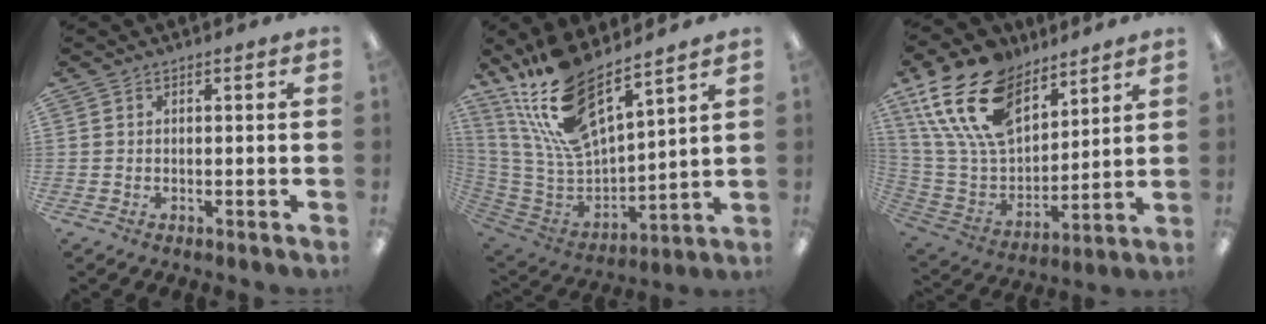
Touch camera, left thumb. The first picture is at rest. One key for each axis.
{"total": 19.7, "fx": 15.0, "fy": 6.6, "fz": 11.0, "tx": -0.251, "ty": -0.107, "tz": 0.268}
{"total": 21.8, "fx": 12.9, "fy": 12.7, "fz": 12.2, "tx": -0.267, "ty": -0.062, "tz": 0.239}